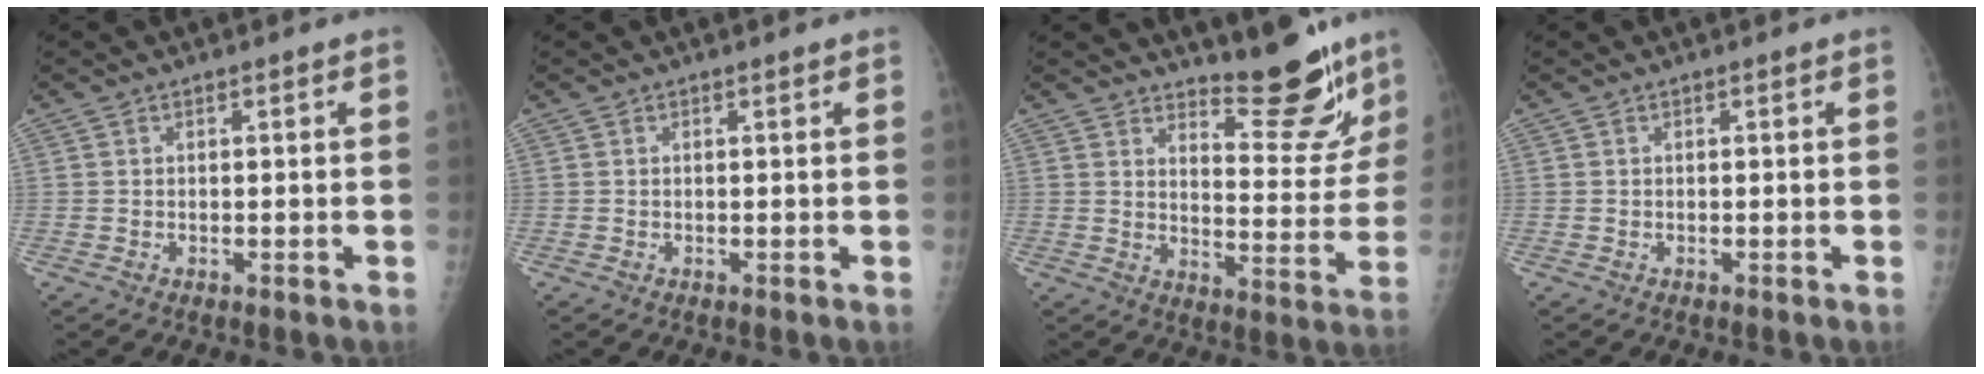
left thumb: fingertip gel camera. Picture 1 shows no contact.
{"total": 0.0}
{"total": 13.1, "force": [10.9, 3.5, 6.2], "torque": [-0.047, -0.102, 0.154]}
{"total": 0.0}